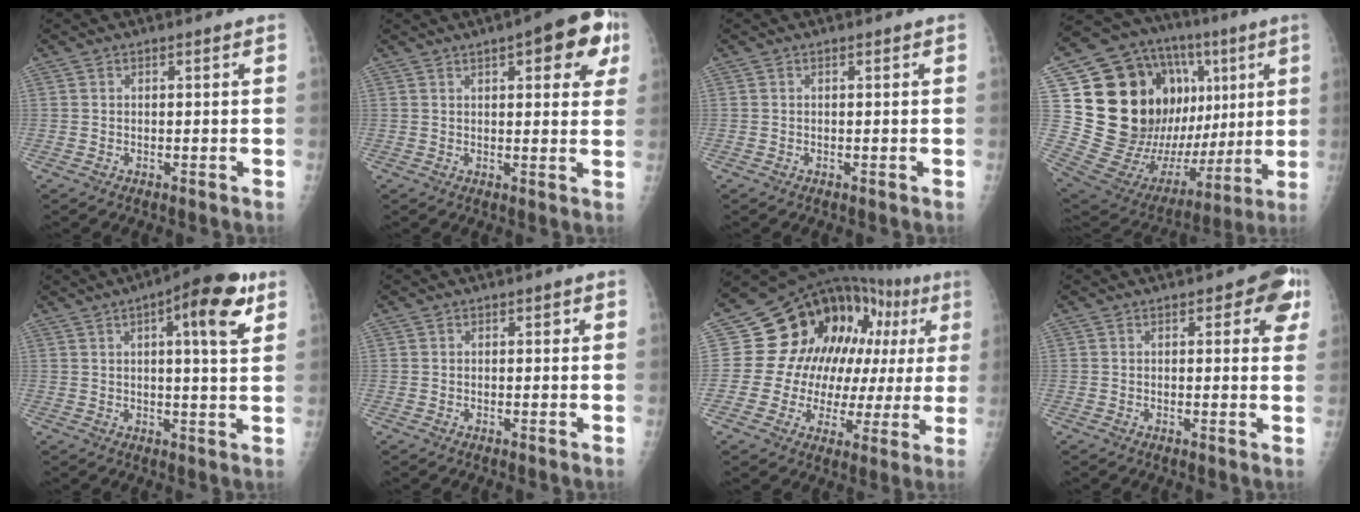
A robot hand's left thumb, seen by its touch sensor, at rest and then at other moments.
{"total": 11.6, "force": [5.3, 4.2, 9.4], "torque": [-0.076, -0.005, 0.057]}
{"total": 0.0}
{"total": 36.0, "force": [6.3, 18.6, 30.1], "torque": [-0.459, 0.018, 0.121]}
{"total": 11.7, "force": [5.1, 3.3, 10.0], "torque": [-0.121, -0.007, 0.062]}
{"total": 0.9, "force": [0.3, 0.8, 0.3], "torque": [0.008, 0.002, 0.001]}
{"total": 21.0, "force": [4.9, 13.3, 15.4], "torque": [-0.163, 0.025, 0.074]}
{"total": 5.8, "force": [2.5, 2.8, 4.4], "torque": [-0.013, -0.003, 0.018]}